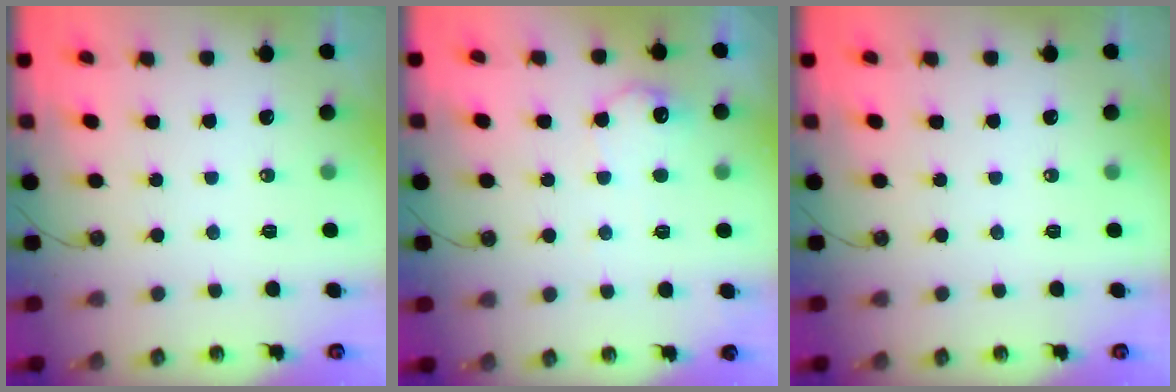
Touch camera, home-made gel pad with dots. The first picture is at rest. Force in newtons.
{"total": 9.4, "press": 9.4, "slide": 0.6}
{"total": 0.0}